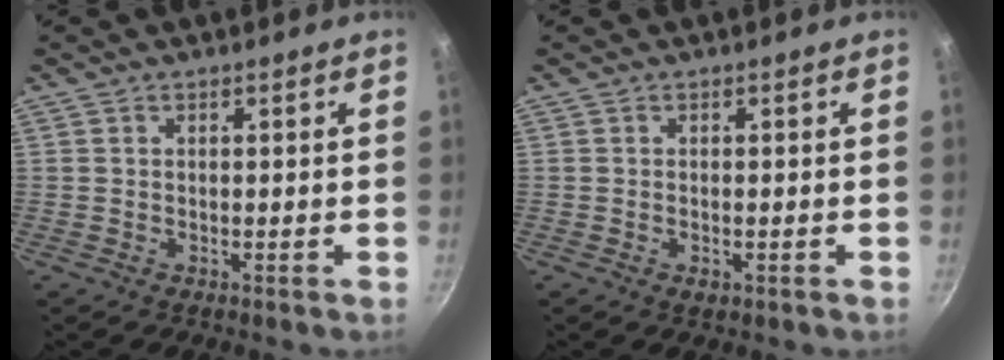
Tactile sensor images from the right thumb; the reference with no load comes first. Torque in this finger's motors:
{"motor_torque": [-0.28, 0.15, -0.67, 0.22, 0.05]}